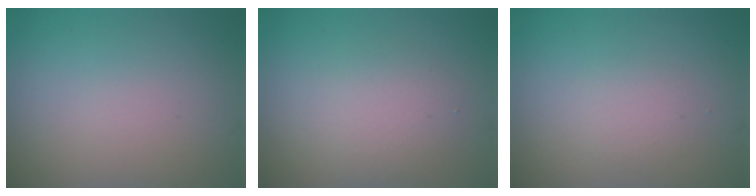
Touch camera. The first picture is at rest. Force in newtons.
{"total": 2.8, "press": 2.8, "slide": 0.2}
{"total": 1.4, "press": 1.4, "slide": 0.1}